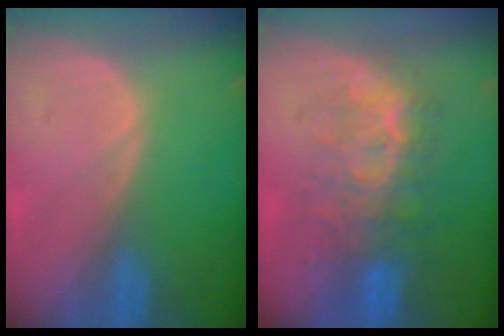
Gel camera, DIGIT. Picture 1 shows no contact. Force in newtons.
{"total": 8.2, "press": 8.0, "slide": 1.9}